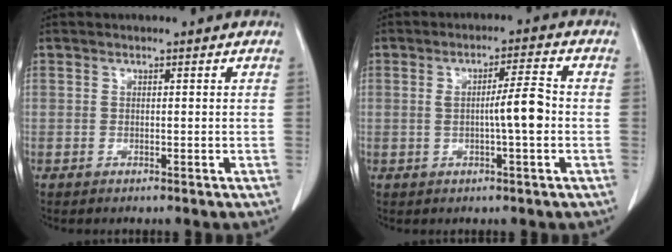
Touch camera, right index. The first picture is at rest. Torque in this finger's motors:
{"motor_torque": [0.37, -0.08, 0.13, 0.08]}